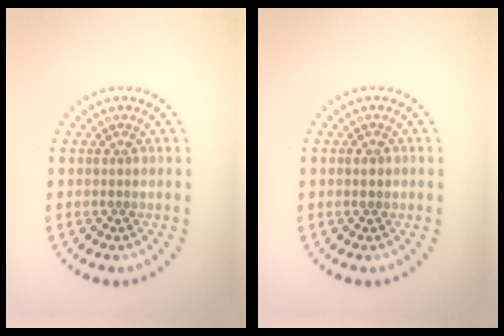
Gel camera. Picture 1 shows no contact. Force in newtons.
{"total": 1.1, "press": 1.1, "slide": 0.1}